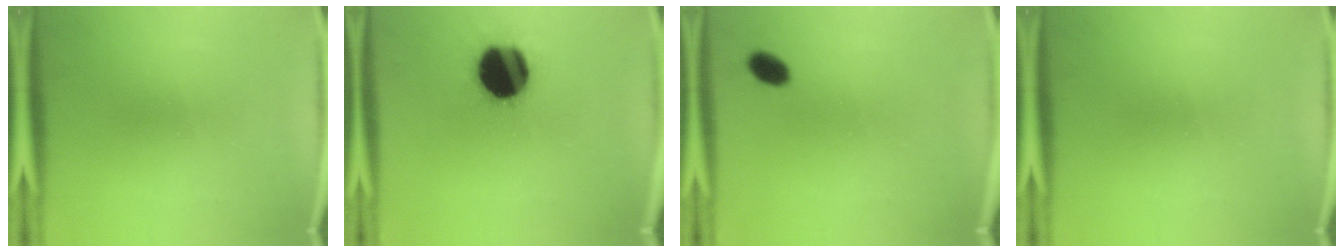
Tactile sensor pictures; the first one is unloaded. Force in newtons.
{"total": 19.4}
{"total": 3.3}
{"total": 0.0}